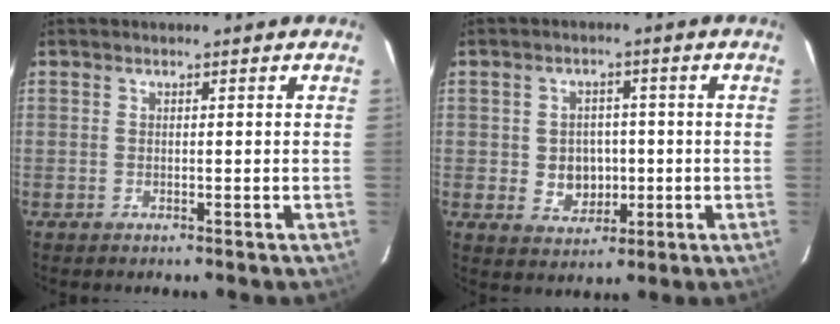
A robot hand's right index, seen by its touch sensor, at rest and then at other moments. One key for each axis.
{"total": 5.8, "fx": -0.6, "fy": 5.2, "fz": 2.6, "tx": -0.053, "ty": 0.006, "tz": 0.004}